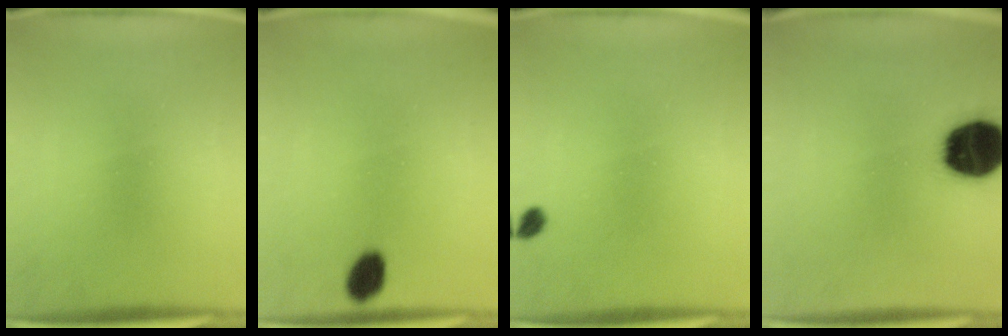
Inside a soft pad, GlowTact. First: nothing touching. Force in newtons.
{"total": 2.3}
{"total": 1.2}
{"total": 18.2}